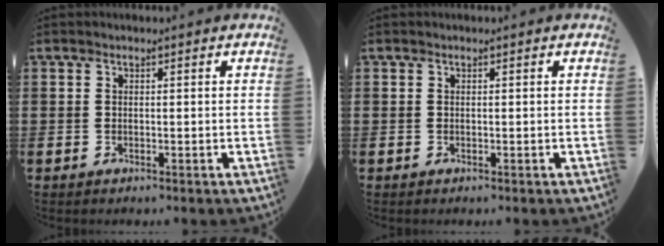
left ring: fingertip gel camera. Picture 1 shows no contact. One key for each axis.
{"total": 0.0}